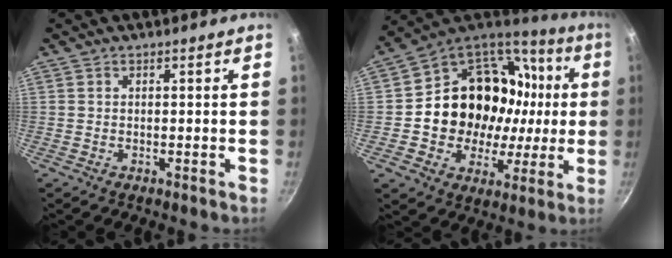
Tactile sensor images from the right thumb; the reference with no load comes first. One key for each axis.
{"total": 25.0, "fx": 2.2, "fy": 20.2, "fz": 14.6, "tx": -0.214, "ty": 0.039, "tz": 0.049}